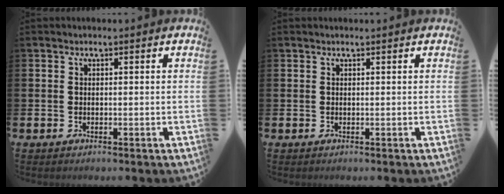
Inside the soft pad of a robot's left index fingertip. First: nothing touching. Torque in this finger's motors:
{"motor_torque": [0.92, -1.22, 0.02, -0.01]}